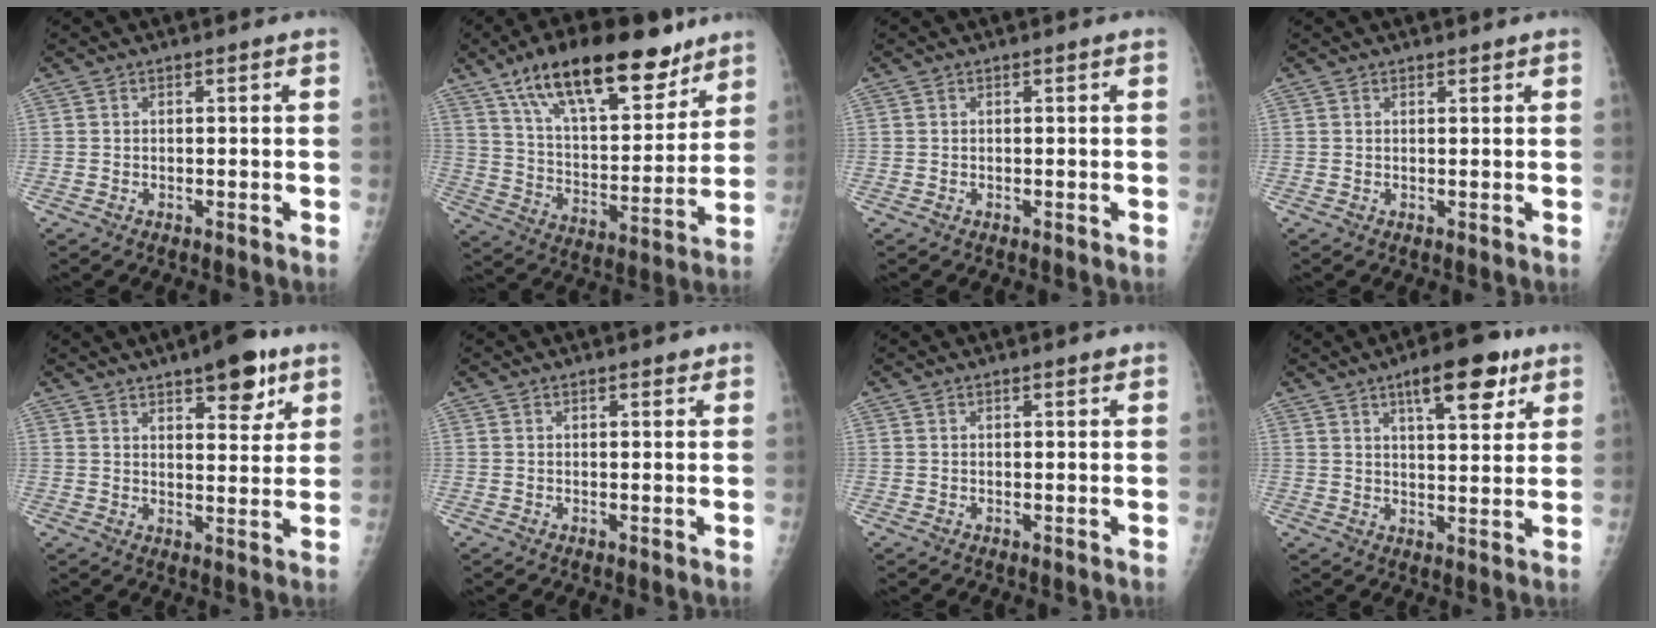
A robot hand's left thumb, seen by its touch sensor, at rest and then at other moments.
{"total": 23.1, "force": [15.1, 9.2, 14.8], "torque": [-0.202, -0.051, 0.252]}
{"total": 0.0}
{"total": 0.7, "force": [0.7, 0.2, 0.1], "torque": [-0.001, -0.006, 0.010]}
{"total": 10.2, "force": [6.4, 3.7, 7.0], "torque": [-0.073, -0.032, 0.089]}
{"total": 1.7, "force": [1.3, 0.7, 0.9], "torque": [-0.005, -0.005, 0.015]}
{"total": 1.4, "force": [1.0, 0.4, 0.8], "torque": [-0.009, -0.005, 0.014]}
{"total": 13.9, "force": [8.1, 4.7, 10.3], "torque": [-0.128, -0.033, 0.122]}